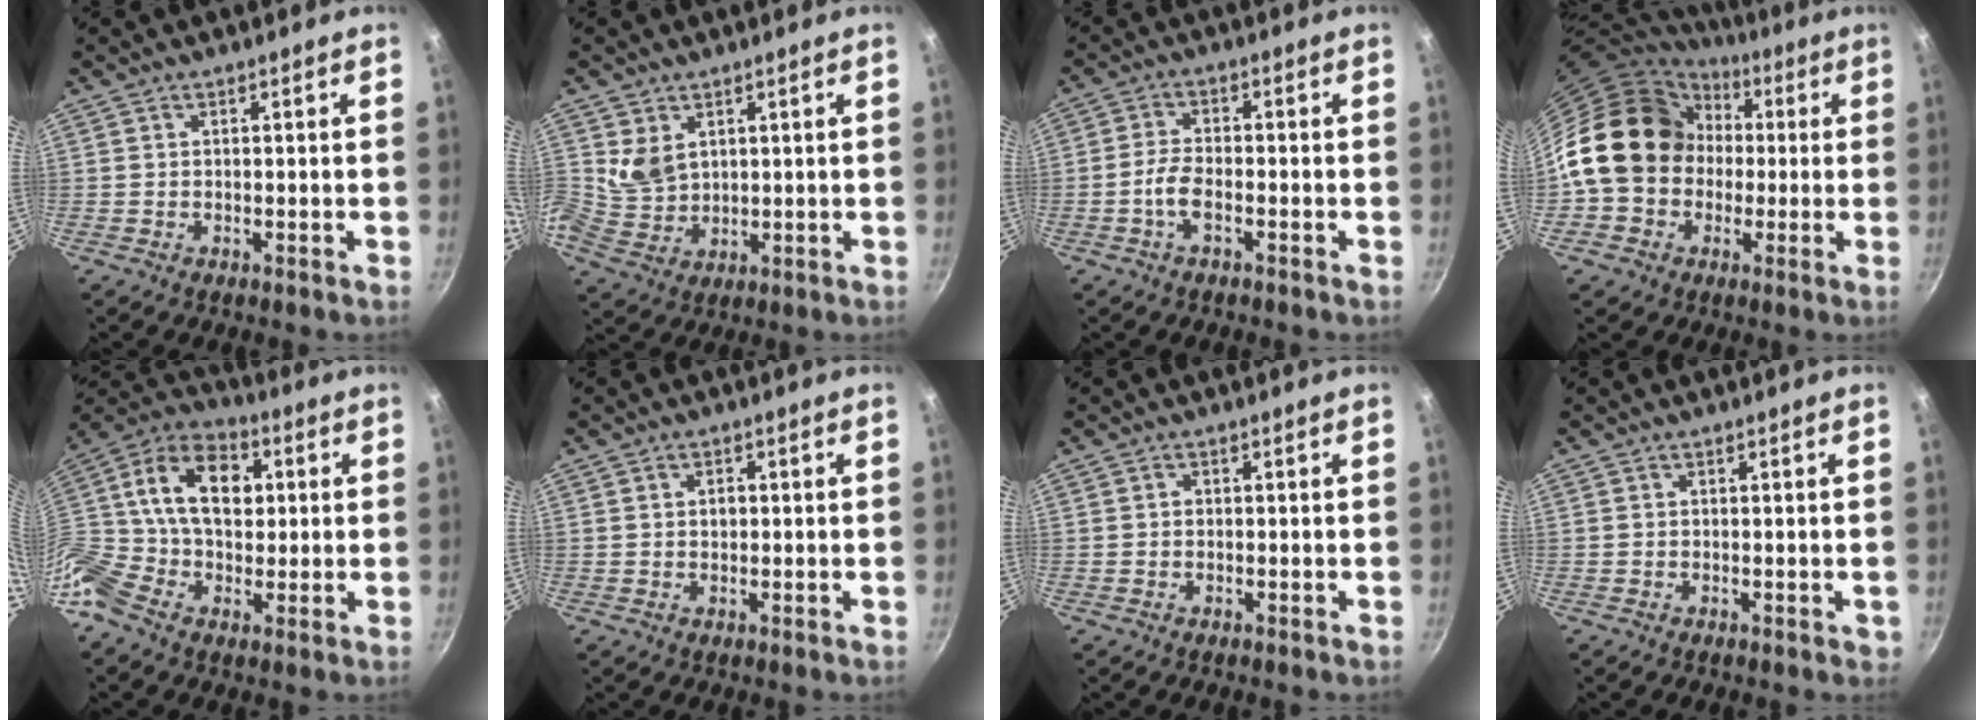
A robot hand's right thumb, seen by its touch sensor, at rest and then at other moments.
{"total": 5.1, "force": [2.1, 3.7, 2.7], "torque": [-0.040, -0.022, 0.048]}
{"total": 4.3, "force": [-1.9, 1.8, 3.4], "torque": [-0.074, 0.018, -0.044]}
{"total": 18.8, "force": [0.6, 15.8, 10.1], "torque": [-0.157, 0.051, 0.005]}
{"total": 19.3, "force": [1.1, 13.7, 13.6], "torque": [-0.251, 0.043, -0.003]}
{"total": 1.9, "force": [0.2, 1.4, 1.2], "torque": [-0.013, 0.002, 0.002]}
{"total": 0.6, "force": [-0.1, 0.6, 0.2], "torque": [-0.001, 0.004, -0.002]}
{"total": 1.0, "force": [-0.2, 0.7, 0.6], "torque": [-0.004, 0.001, -0.002]}